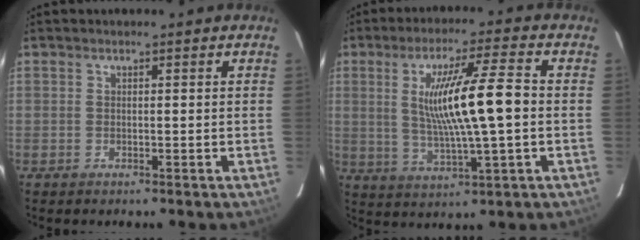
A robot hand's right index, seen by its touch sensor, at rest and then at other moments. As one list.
[{"total": 12.6, "force": [0.7, 0.2, 12.6], "torque": [-0.230, 0.001, 0.015]}]